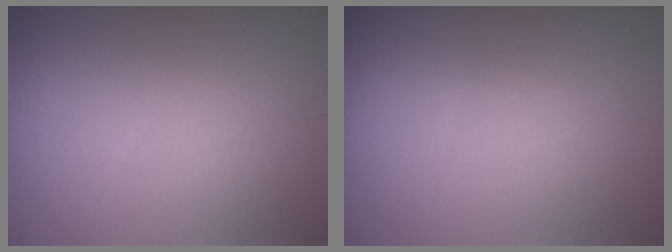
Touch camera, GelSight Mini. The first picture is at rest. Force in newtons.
{"total": 0.0}